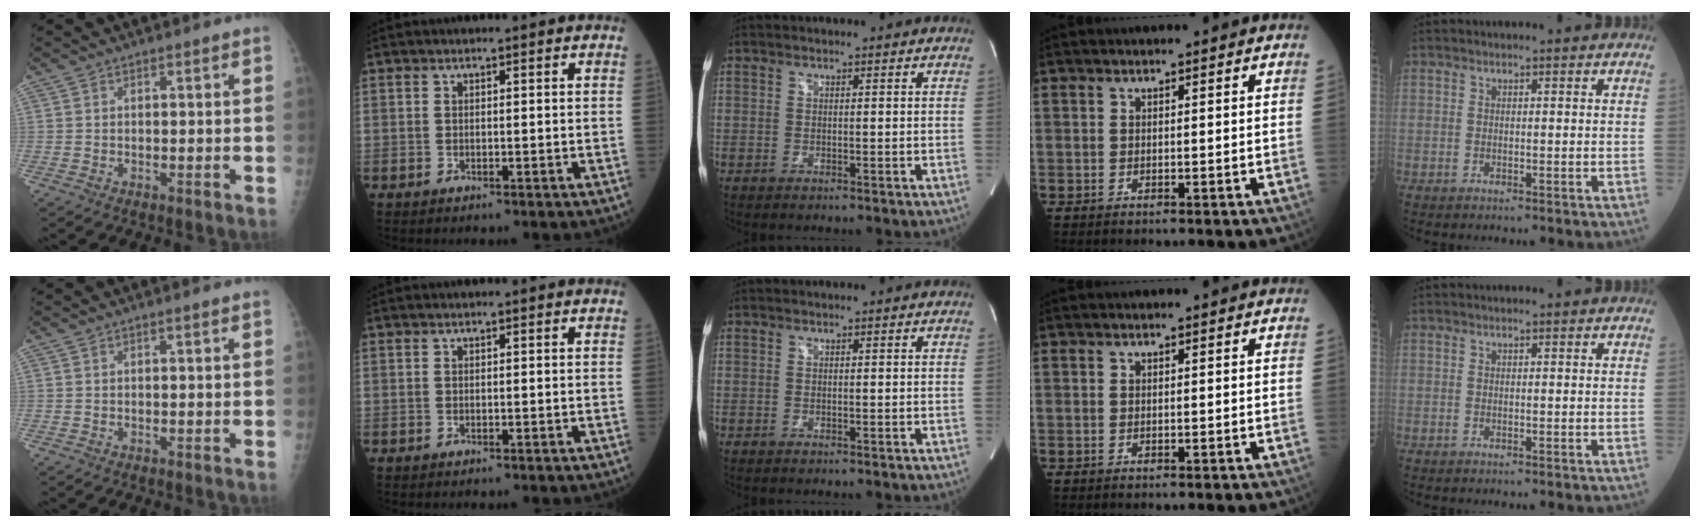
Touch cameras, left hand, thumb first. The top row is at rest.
{}